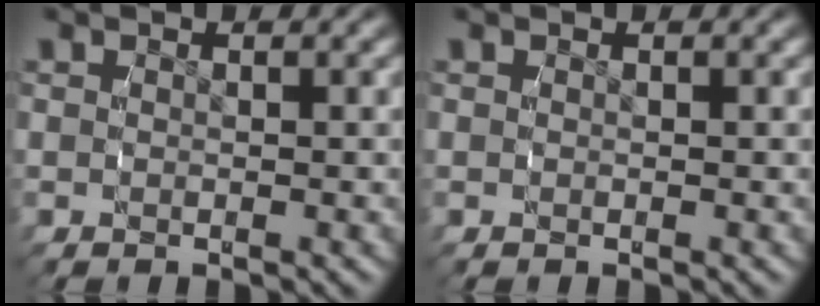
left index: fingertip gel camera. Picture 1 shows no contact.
{"total": 0.0}